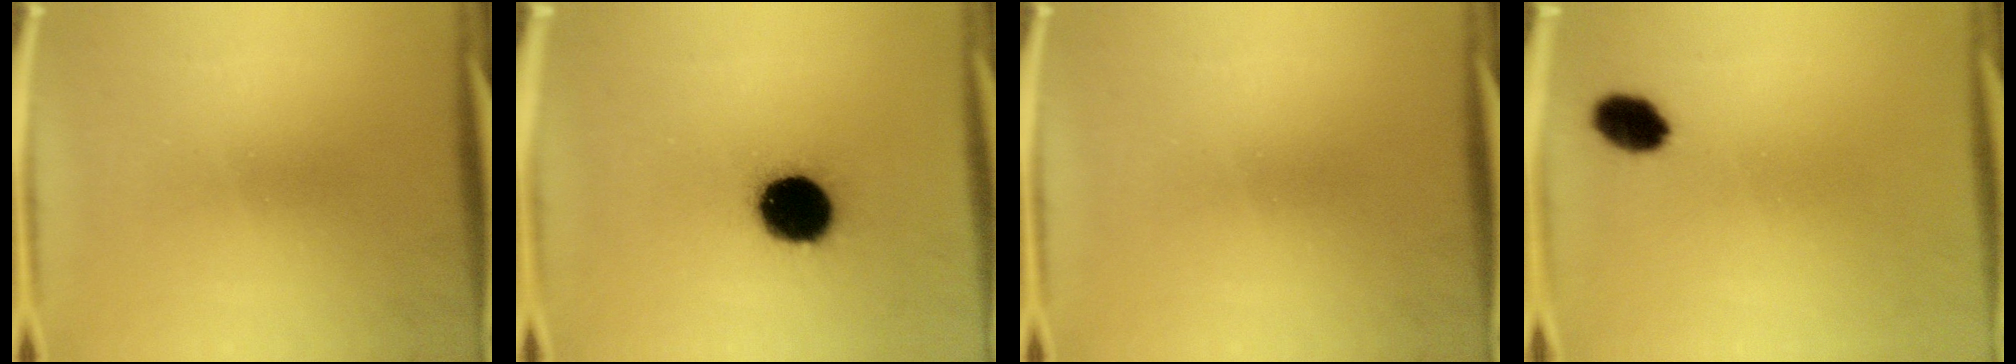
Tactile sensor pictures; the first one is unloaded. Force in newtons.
{"total": 16.2}
{"total": 0.0}
{"total": 4.1}